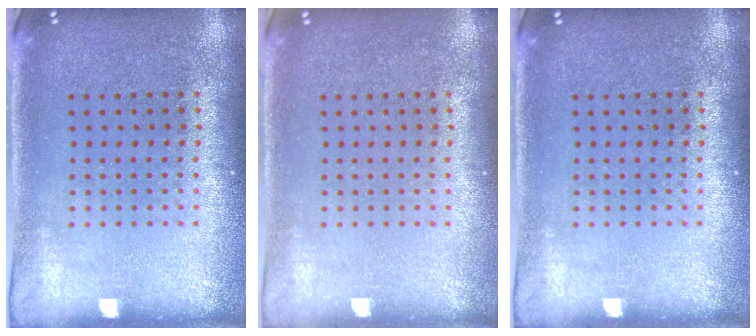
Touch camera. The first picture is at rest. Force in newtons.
{"total": 0.0}
{"total": 0.0}